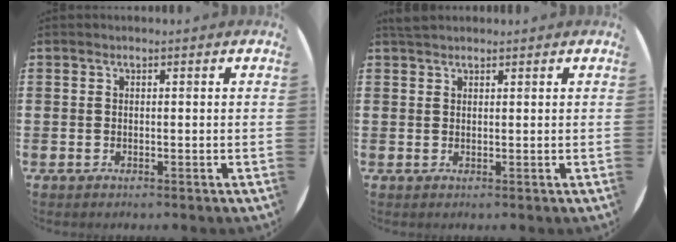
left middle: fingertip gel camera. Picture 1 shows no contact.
{"total": 1.3, "force": [1.3, 0.3, 0.3], "torque": [-0.008, 0.003, 0.024]}